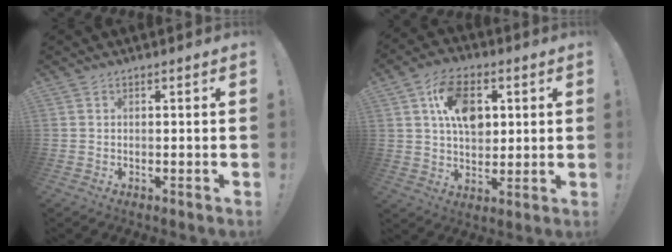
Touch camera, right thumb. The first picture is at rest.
{"total": 13.4, "force": [3.8, 9.1, 9.1], "torque": [-0.131, 0.008, 0.070]}